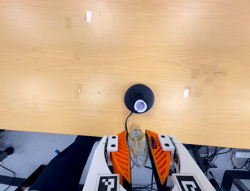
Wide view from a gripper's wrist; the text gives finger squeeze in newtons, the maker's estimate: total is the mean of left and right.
{"total": 20.3, "left": 21.7, "right": 18.9}